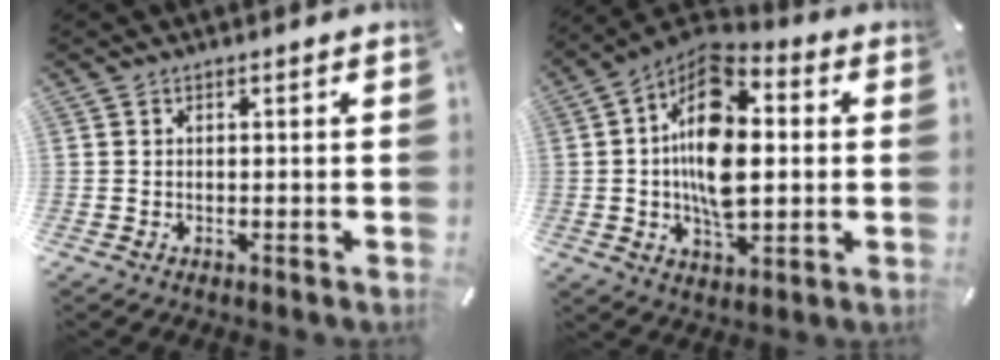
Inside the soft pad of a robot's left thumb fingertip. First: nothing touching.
{"total": 17.0, "force": [0.8, 10.1, 13.7], "torque": [-0.281, -0.001, 0.009]}